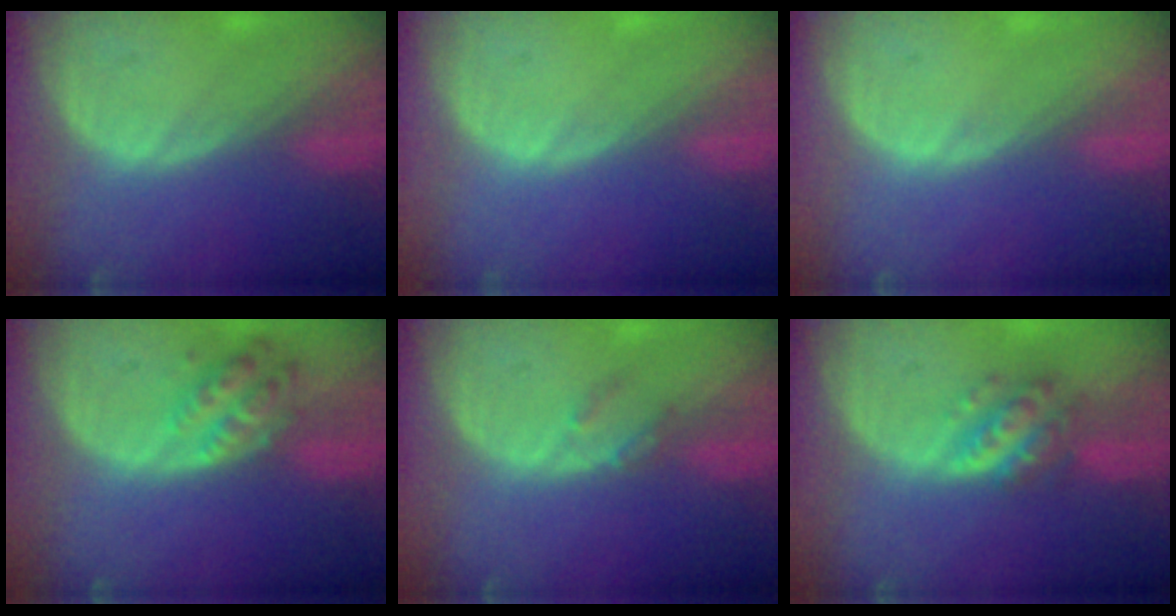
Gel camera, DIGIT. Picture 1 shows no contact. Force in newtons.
{"total": 0.0}
{"total": 0.5, "press": 0.1, "slide": 0.5}
{"total": 6.0, "press": 5.5, "slide": 2.4}
{"total": 1.9, "press": 1.9, "slide": 0.1}
{"total": 5.9, "press": 5.3, "slide": 2.6}